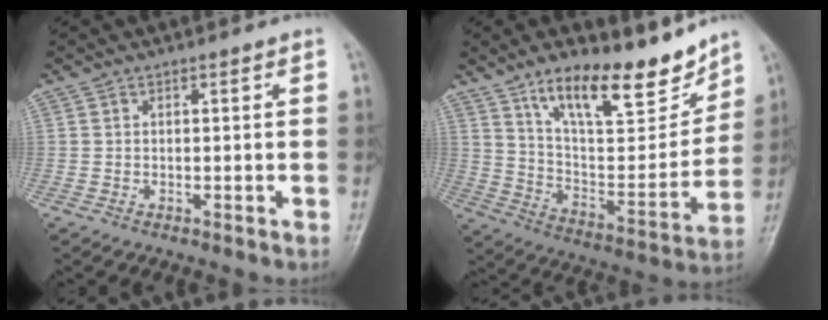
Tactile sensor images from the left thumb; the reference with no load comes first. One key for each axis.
{"total": 20.0, "fx": 14.0, "fy": 6.9, "fz": 12.5, "tx": -0.149, "ty": -0.082, "tz": 0.239}